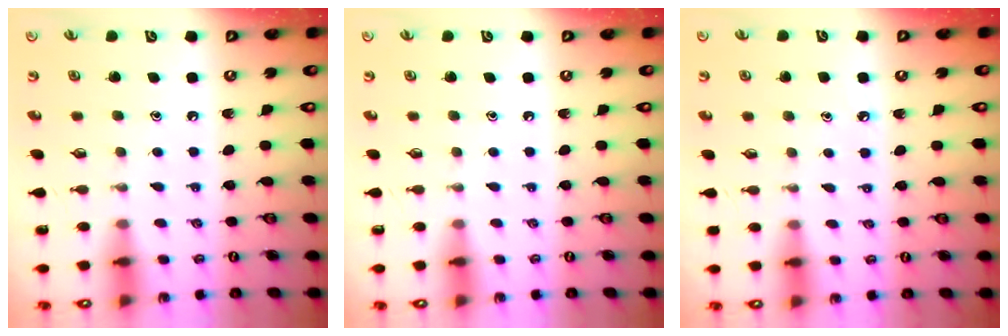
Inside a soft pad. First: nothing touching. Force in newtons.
{"total": 0.0}
{"total": 4.0, "press": 3.9, "slide": 0.6}